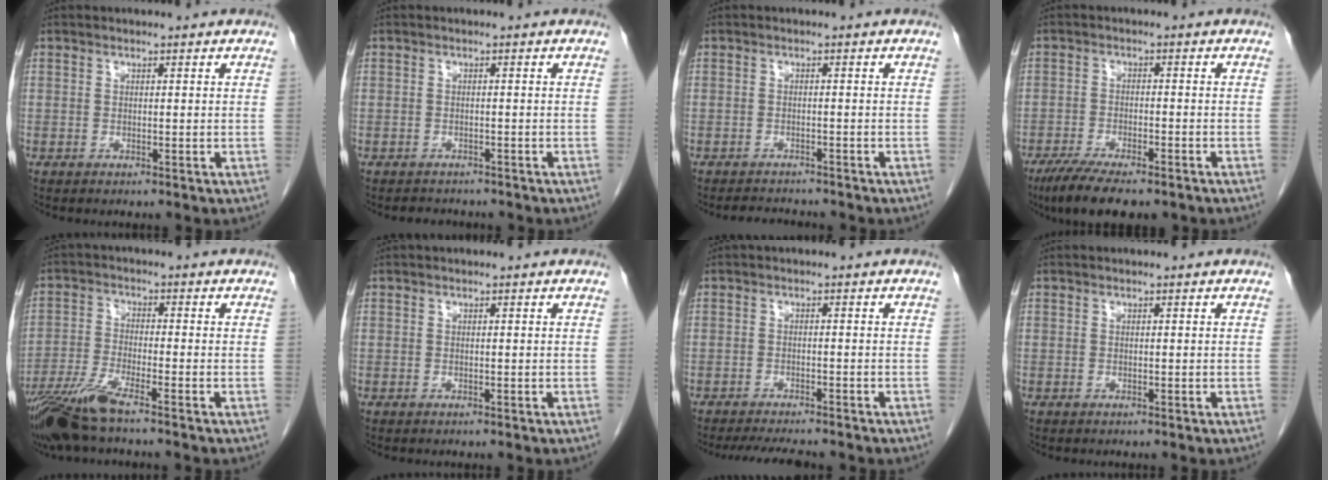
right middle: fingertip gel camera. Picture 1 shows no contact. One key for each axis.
{"total": 2.4, "fx": -2.2, "fy": 1.0, "fz": 0.1, "tx": -0.010, "ty": -0.004, "tz": -0.032}
{"total": 3.2, "fx": -3.1, "fy": 0.5, "fz": 0.5, "tx": -0.012, "ty": -0.011, "tz": -0.047}
{"total": 10.0, "fx": -7.4, "fy": 2.6, "fz": 6.1, "tx": -0.094, "ty": -0.017, "tz": -0.114}
{"total": 8.1, "fx": -6.1, "fy": 0.2, "fz": 5.3, "tx": -0.108, "ty": -0.024, "tz": -0.119}
{"total": 0.0}
{"total": 6.9, "fx": -6.2, "fy": 0.9, "fz": 3.0, "tx": -0.044, "ty": -0.014, "tz": -0.092}
{"total": 0.0}